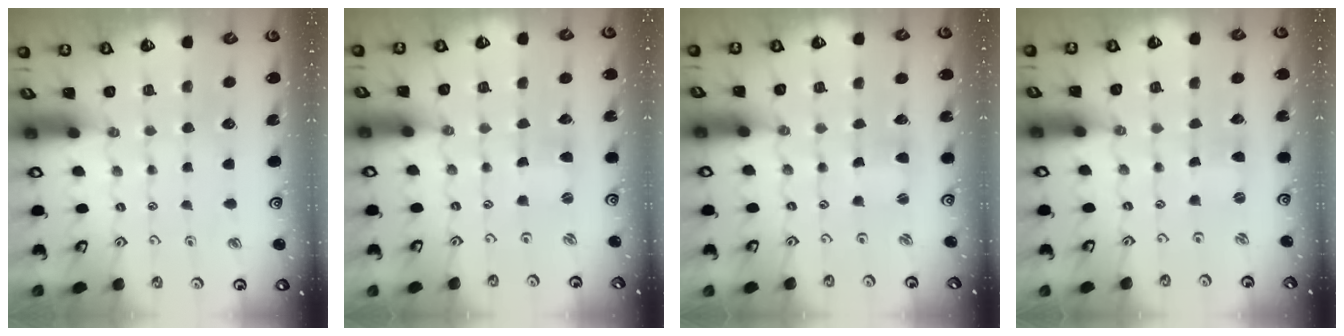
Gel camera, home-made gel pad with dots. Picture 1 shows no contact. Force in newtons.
{"total": 1.1, "press": 1.1, "slide": 0.2}
{"total": 1.3, "press": 1.2, "slide": 0.2}
{"total": 0.0}